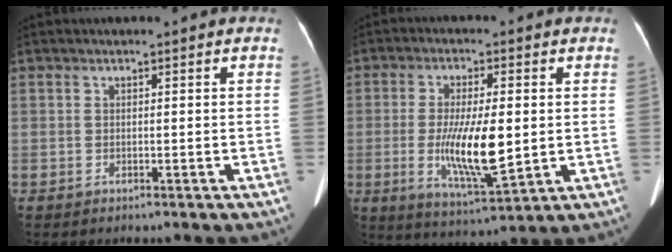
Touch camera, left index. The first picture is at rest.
{"total": 10.4, "force": [-0.7, 2.2, 10.2], "torque": [-0.193, -0.020, -0.009]}